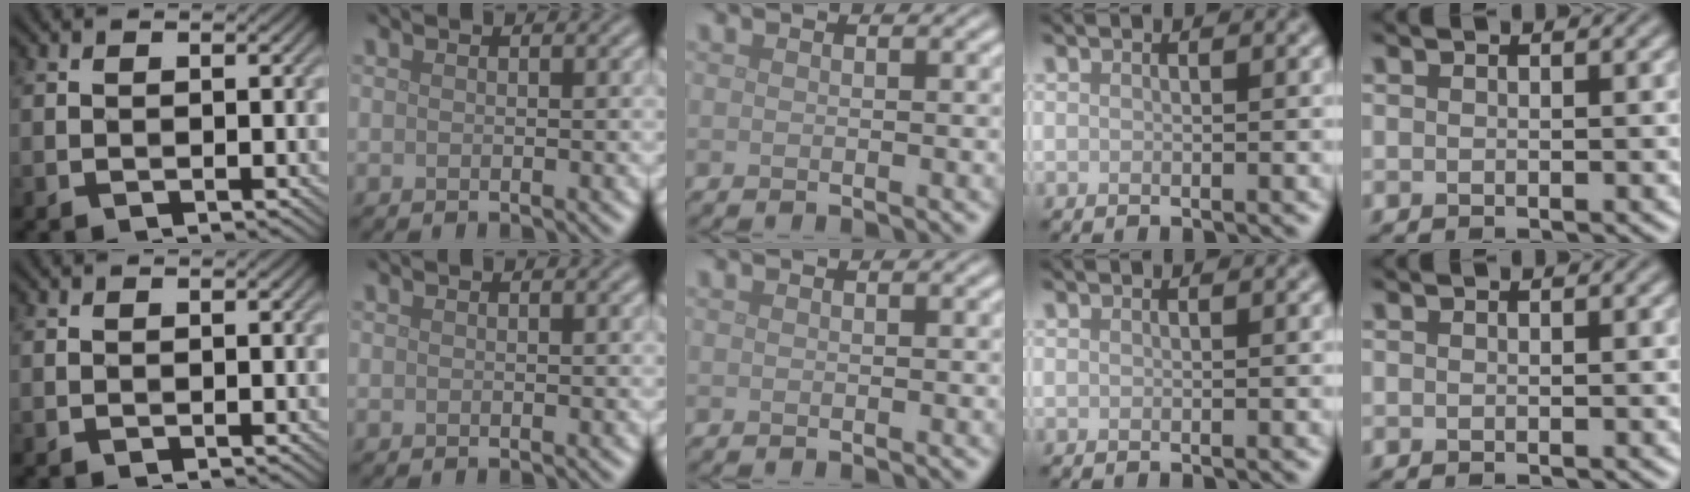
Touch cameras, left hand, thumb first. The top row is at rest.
{}